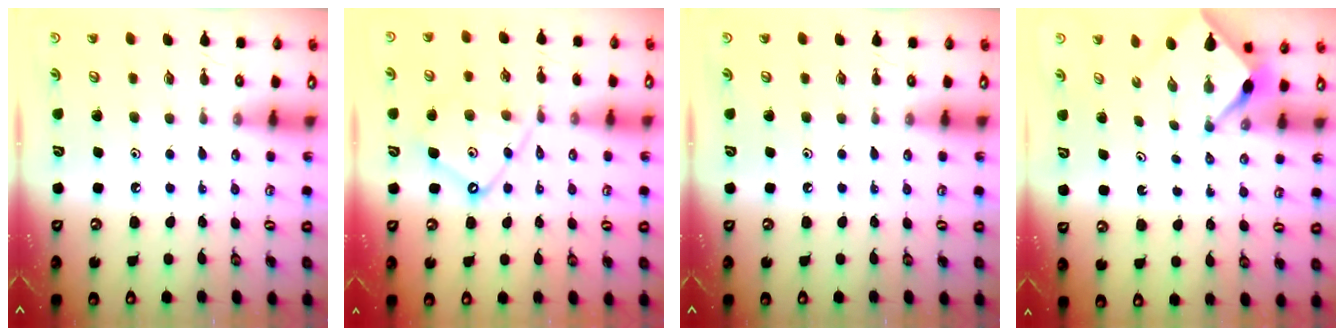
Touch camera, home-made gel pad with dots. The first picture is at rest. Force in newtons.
{"total": 11.4, "press": 11.4, "slide": 1.0}
{"total": 0.0}
{"total": 2.2, "press": 2.2, "slide": 0.3}